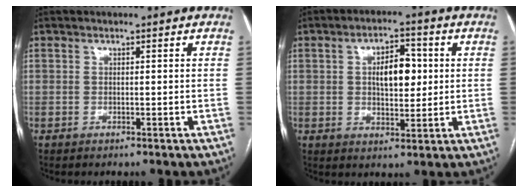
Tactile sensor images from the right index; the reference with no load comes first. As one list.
[{"total": 7.0, "force": [1.1, 3.2, 6.1], "torque": [-0.100, 0.012, 0.020]}]